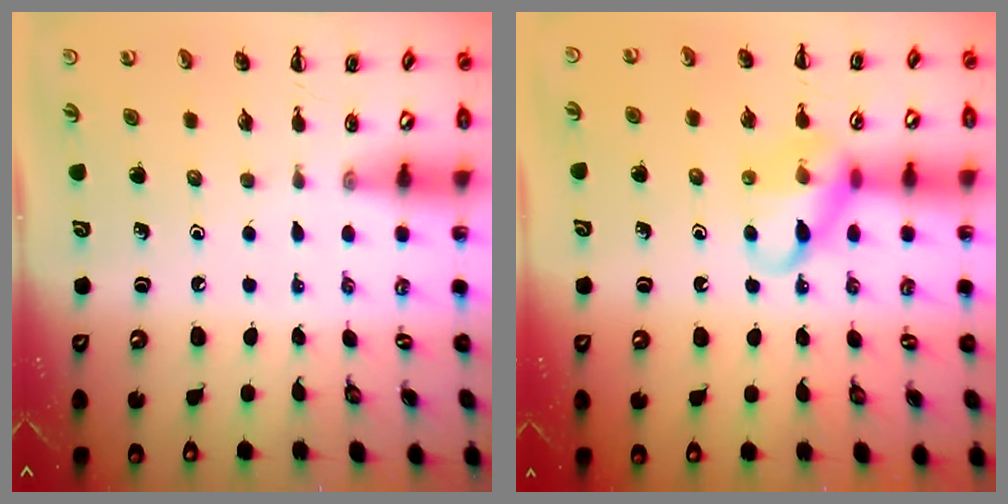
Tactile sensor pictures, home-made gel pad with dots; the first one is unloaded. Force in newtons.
{"total": 13.0, "press": 12.9, "slide": 2.0}